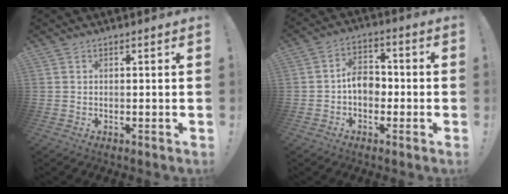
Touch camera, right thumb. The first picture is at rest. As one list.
[{"total": 8.0, "force": [-1.3, 5.9, 5.2], "torque": [-0.081, 0.017, -0.022]}]